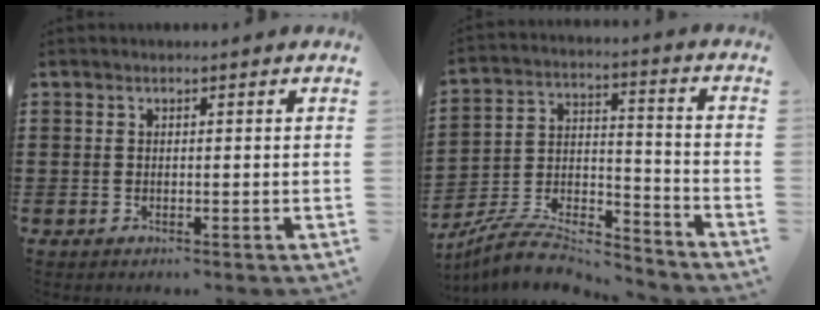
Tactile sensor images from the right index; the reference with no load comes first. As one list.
[{"total": 8.6, "force": [-8.0, 1.5, 2.8], "torque": [-0.048, 0.009, -0.156]}]